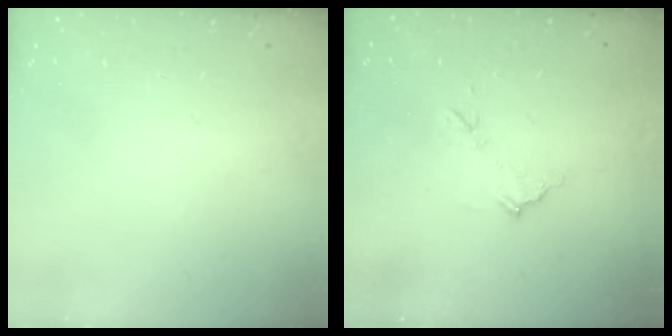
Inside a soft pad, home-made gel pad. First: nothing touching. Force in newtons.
{"total": 7.9, "press": 7.9, "slide": 0.3}